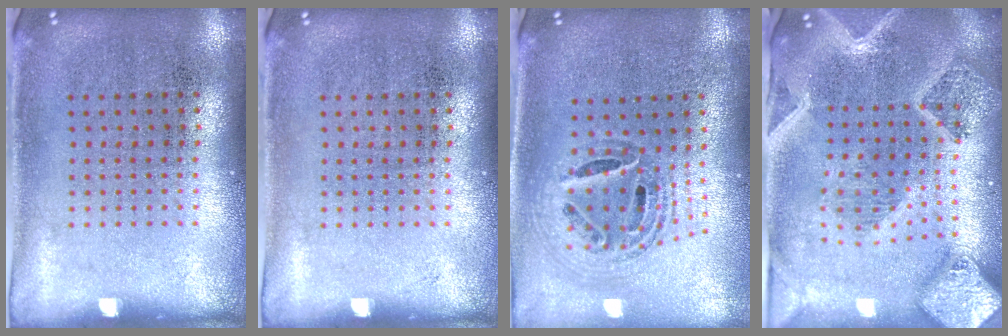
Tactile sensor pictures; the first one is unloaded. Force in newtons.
{"total": 0.0}
{"total": 1.2, "press": 1.1, "slide": 0.4}
{"total": 3.5, "press": 2.9, "slide": 2.0}